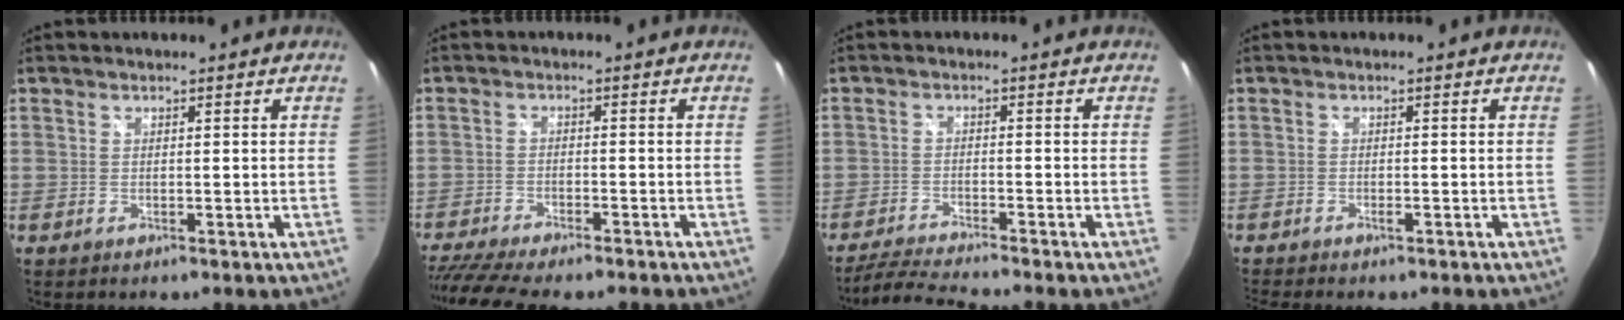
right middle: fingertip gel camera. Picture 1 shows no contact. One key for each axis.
{"total": 11.6, "fx": -9.9, "fy": 1.7, "fz": 5.9, "tx": -0.136, "ty": -0.035, "tz": -0.161}
{"total": 6.2, "fx": -5.7, "fy": -0.8, "fz": 2.4, "tx": -0.069, "ty": -0.014, "tz": -0.106}
{"total": 1.8, "fx": -1.4, "fy": 0.5, "fz": 1.0, "tx": -0.024, "ty": -0.007, "tz": -0.027}